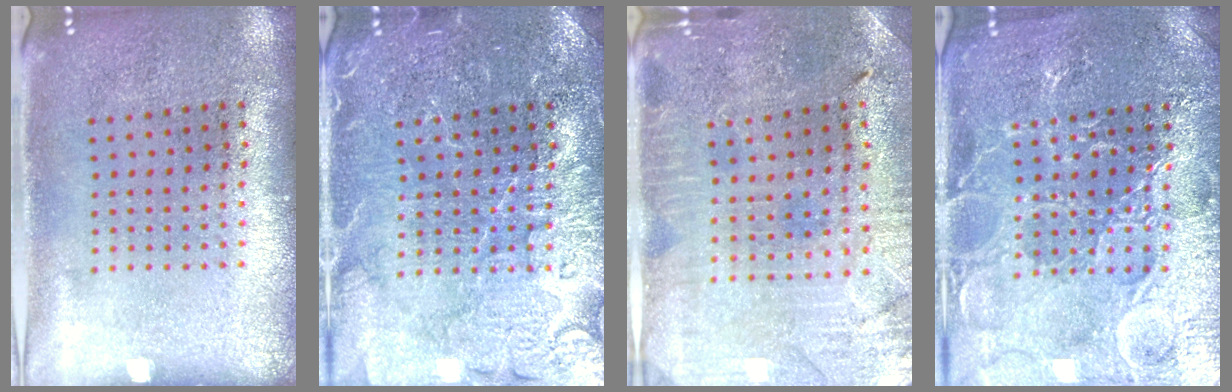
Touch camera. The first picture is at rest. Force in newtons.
{"total": 4.1, "press": 4.1, "slide": 0.6}
{"total": 1.0, "press": 0.9, "slide": 0.2}
{"total": 4.5, "press": 4.5, "slide": 0.5}